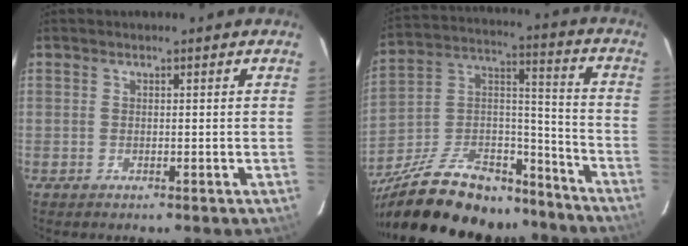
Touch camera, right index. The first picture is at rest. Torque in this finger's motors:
{"motor_torque": [1.01, -1.12, 1.02, 0.20]}